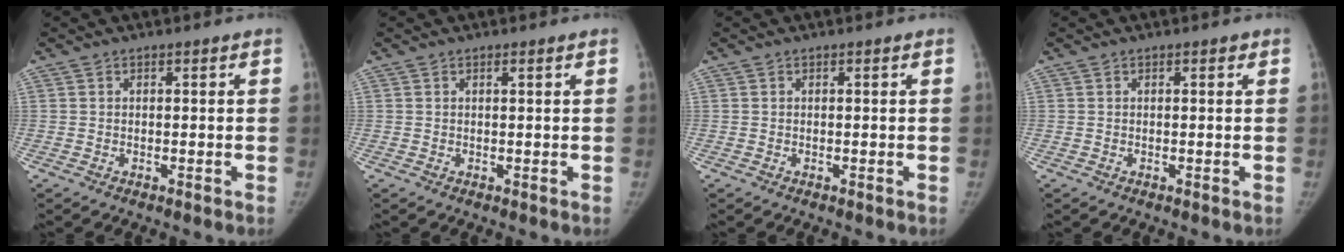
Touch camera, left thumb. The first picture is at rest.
{"total": 0.6, "force": [0.4, 0.0, 0.5], "torque": [-0.009, -0.001, 0.008]}
{"total": 0.0}
{"total": 0.5, "force": [0.3, 0.2, 0.4], "torque": [-0.006, -0.001, 0.004]}